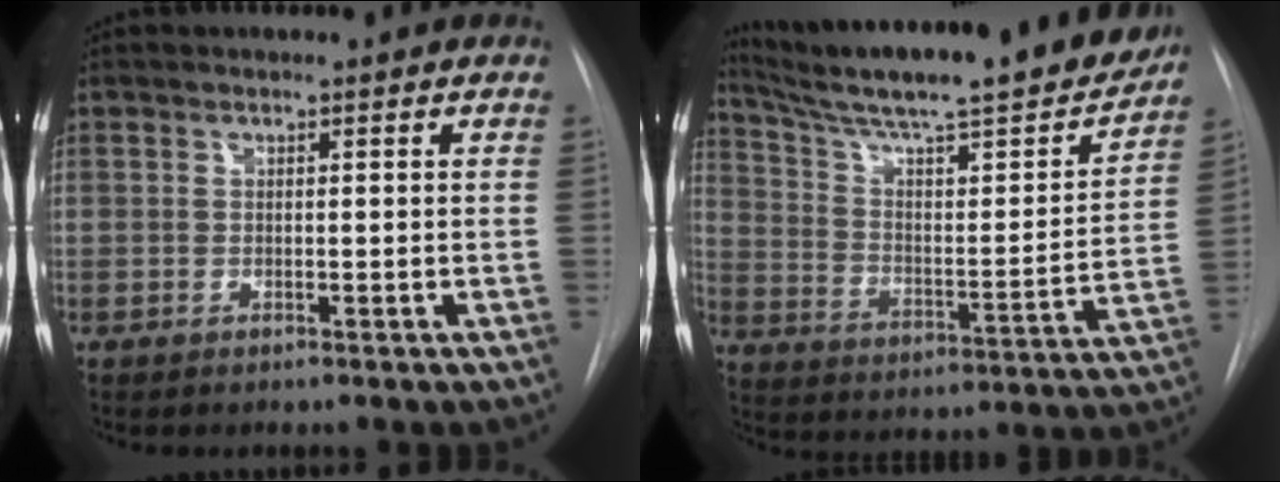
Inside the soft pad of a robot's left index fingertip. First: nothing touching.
{"total": 26.7, "force": [23.2, 2.5, 12.9], "torque": [-0.212, -0.047, 0.330]}